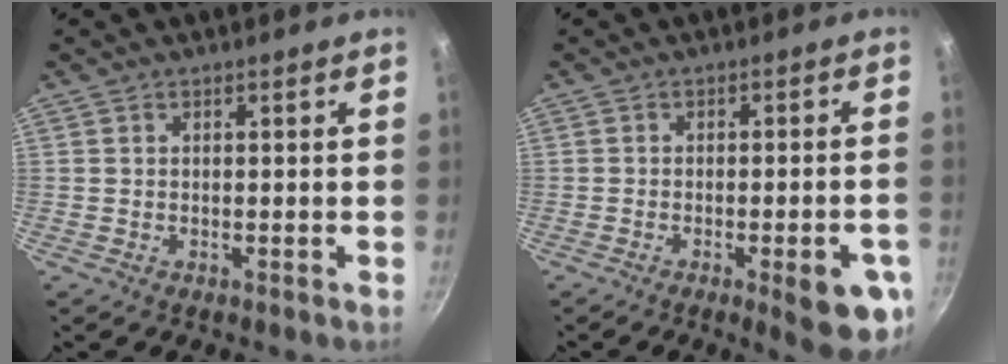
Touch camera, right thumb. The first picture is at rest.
{"total": 10.1, "force": [-3.9, 2.7, 8.9], "torque": [-0.086, 0.013, -0.044]}